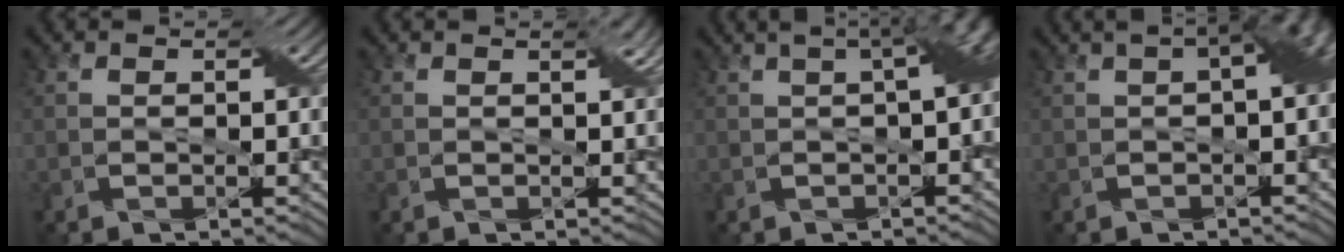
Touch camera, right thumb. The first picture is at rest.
{"total": 0.7, "force": [0.5, 0.0, 0.5], "torque": [-0.010, 0.003, 0.008]}
{"total": 7.4, "force": [1.0, 2.4, 6.9], "torque": [-0.062, 0.026, 0.009]}
{"total": 6.5, "force": [0.9, 2.4, 6.0], "torque": [-0.061, 0.018, 0.011]}